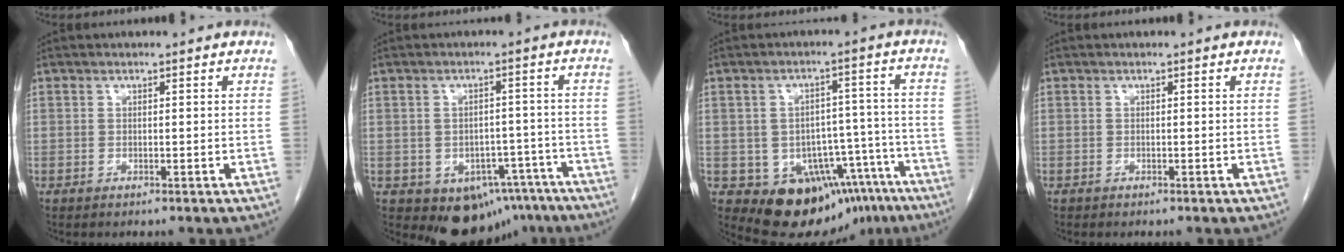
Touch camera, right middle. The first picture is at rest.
{"total": 10.2, "force": [-6.5, 6.8, 3.9], "torque": [-0.032, 0.024, -0.082]}
{"total": 14.4, "force": [-9.6, 8.9, 6.1], "torque": [-0.051, 0.041, -0.125]}
{"total": 0.0}